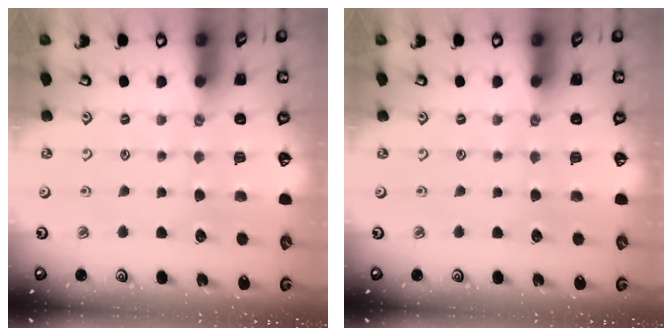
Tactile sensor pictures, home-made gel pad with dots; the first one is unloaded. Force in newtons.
{"total": 0.0}